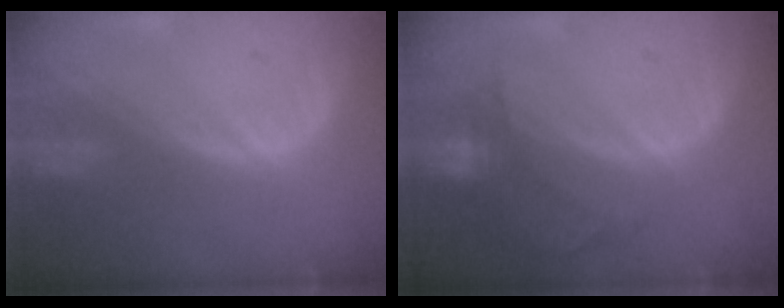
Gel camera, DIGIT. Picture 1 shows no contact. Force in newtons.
{"total": 6.3, "press": 5.9, "slide": 2.3}